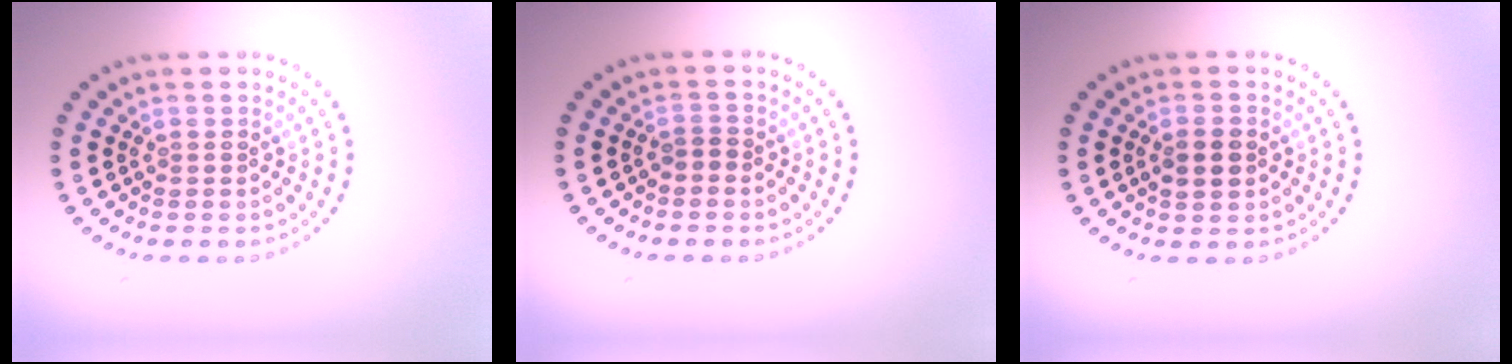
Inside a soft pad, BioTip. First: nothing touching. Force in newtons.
{"total": 0.8, "press": 0.6, "slide": 0.5}
{"total": 2.3, "press": 2.3, "slide": 0.2}